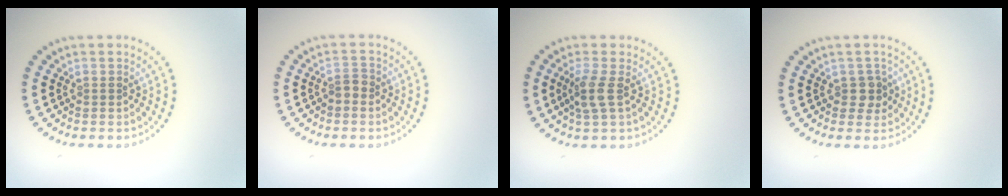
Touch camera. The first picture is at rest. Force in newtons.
{"total": 1.1, "press": 1.1, "slide": 0.5}
{"total": 2.1, "press": 1.8, "slide": 1.2}
{"total": 1.7, "press": 1.5, "slide": 0.8}